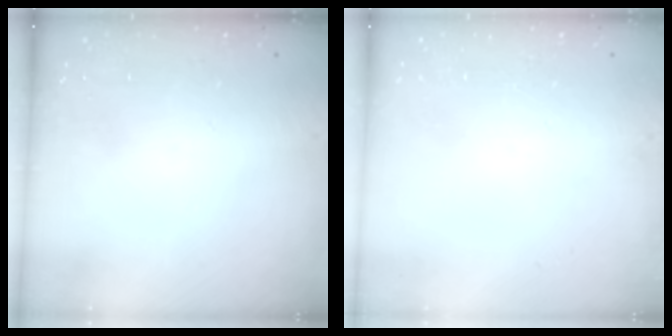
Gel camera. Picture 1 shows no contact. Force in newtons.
{"total": 0.0}